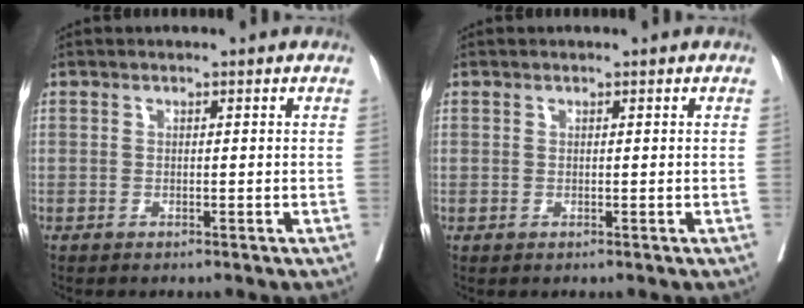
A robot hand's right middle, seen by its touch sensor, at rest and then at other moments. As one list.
[{"total": 0.0}]